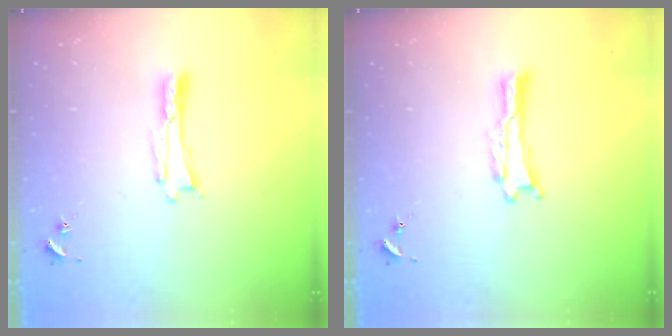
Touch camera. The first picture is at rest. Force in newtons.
{"total": 0.0}